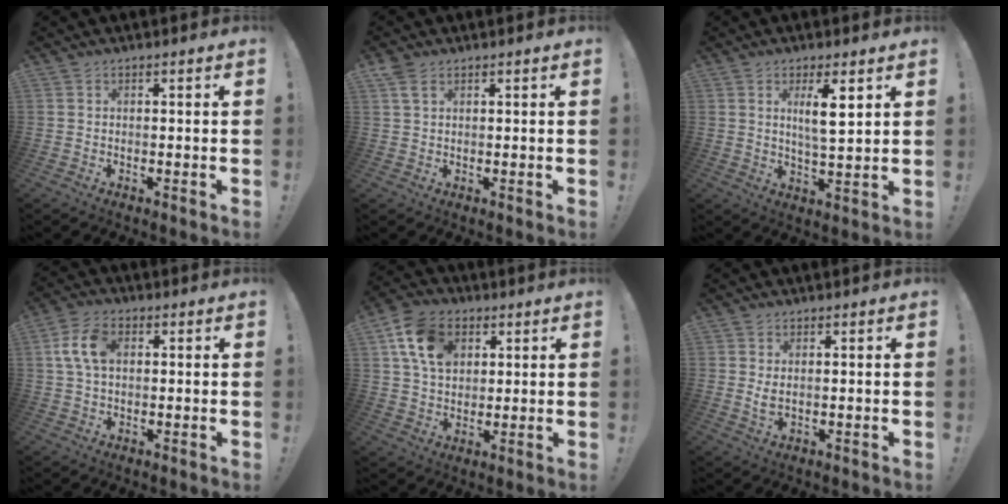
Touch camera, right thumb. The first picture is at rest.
{"total": 3.6, "force": [2.1, 1.8, 2.2], "torque": [-0.040, -0.005, 0.041]}
{"total": 7.7, "force": [3.2, 1.2, 6.9], "torque": [-0.115, -0.011, 0.048]}
{"total": 9.2, "force": [1.8, 5.8, 6.9], "torque": [-0.131, 0.008, 0.037]}
{"total": 13.8, "force": [5.4, 9.9, 7.9], "torque": [-0.138, -0.006, 0.106]}
{"total": 3.0, "force": [0.7, 1.3, 2.6], "torque": [-0.039, -0.008, 0.009]}